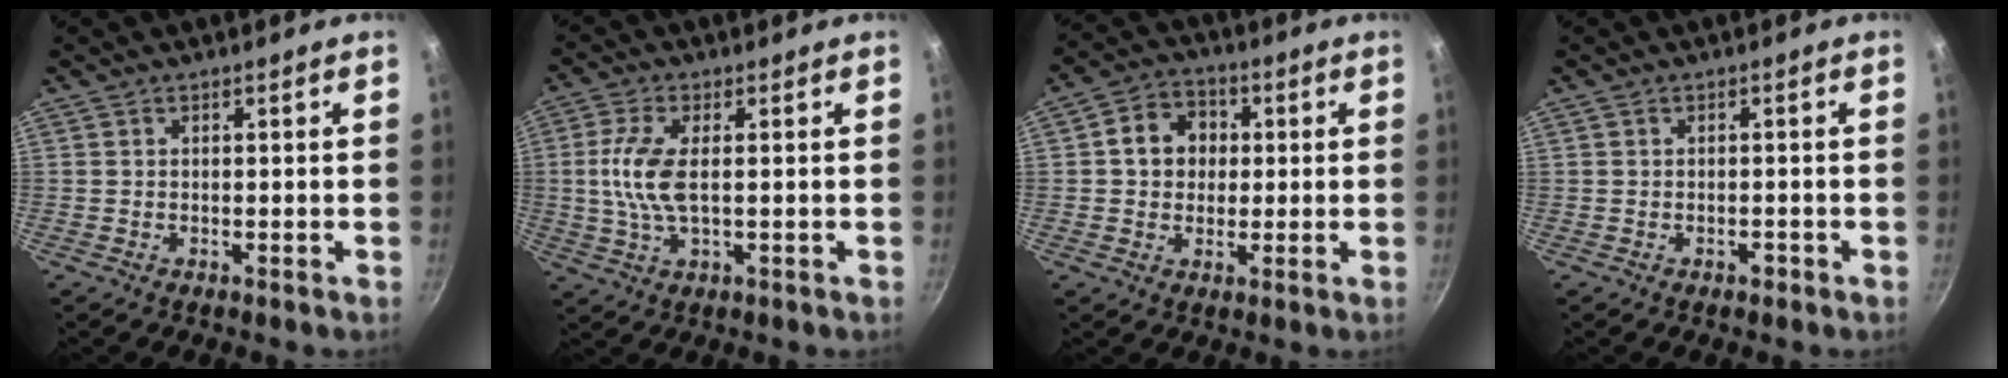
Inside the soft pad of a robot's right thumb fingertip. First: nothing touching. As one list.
[{"total": 7.8, "force": [0.4, 3.2, 7.2], "torque": [-0.159, 0.003, 0.005]}, {"total": 8.1, "force": [1.2, 6.9, 4.1], "torque": [-0.037, 0.010, 0.008]}, {"total": 1.2, "force": [-0.6, 0.7, 0.7], "torque": [-0.005, 0.011, -0.005]}]